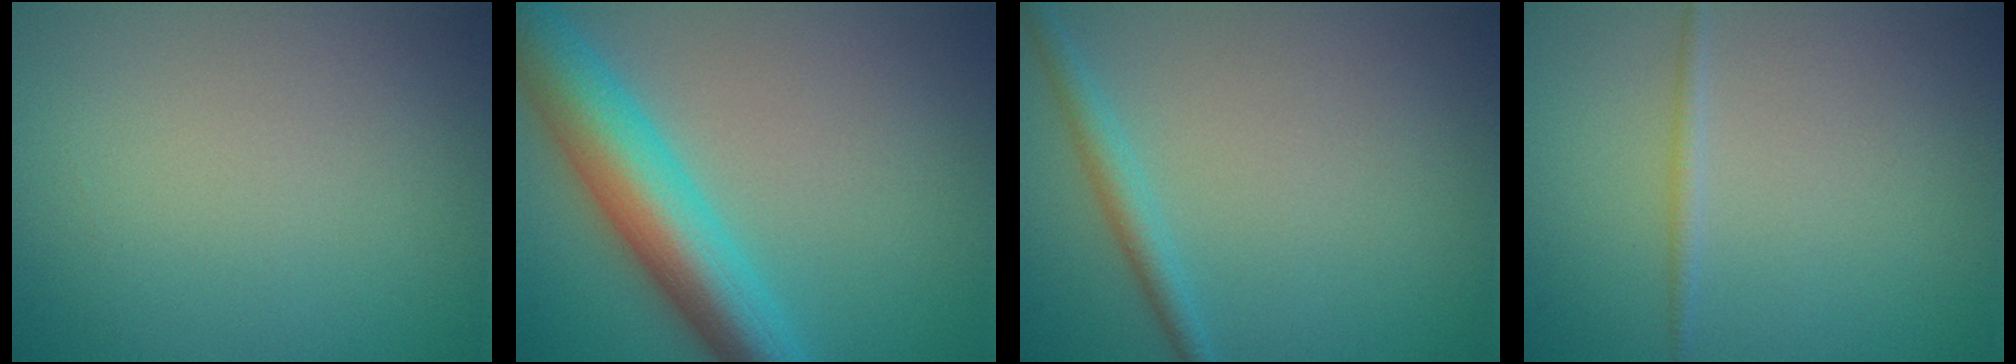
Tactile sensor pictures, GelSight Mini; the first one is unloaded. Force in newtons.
{"total": 8.6, "press": 8.6, "slide": 0.1}
{"total": 2.0, "press": 2.0, "slide": 0.1}
{"total": 0.9, "press": 0.9, "slide": 0.1}